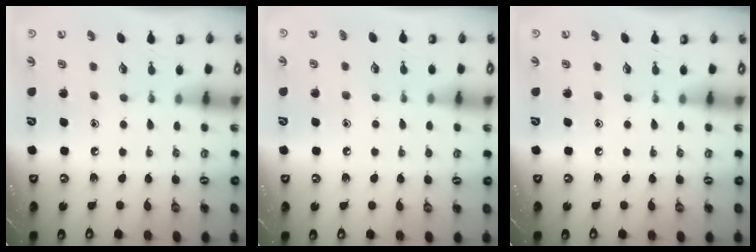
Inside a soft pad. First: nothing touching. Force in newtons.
{"total": 3.5, "press": 3.5, "slide": 0.4}
{"total": 0.0}